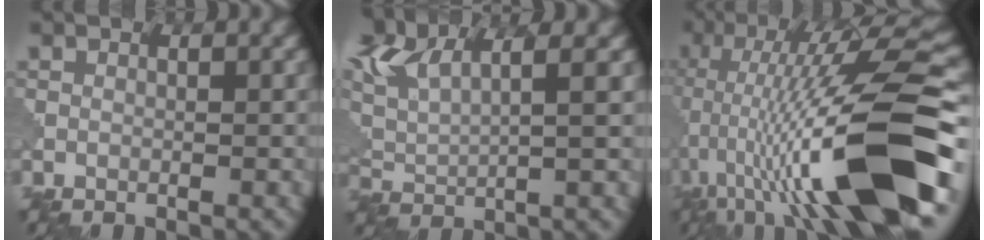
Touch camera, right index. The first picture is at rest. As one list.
[{"total": 6.8, "force": [4.7, 1.9, 4.5], "torque": [-0.094, 0.023, 0.090]}, {"total": 15.8, "force": [-3.6, 3.8, 14.9], "torque": [-0.251, 0.029, -0.050]}]